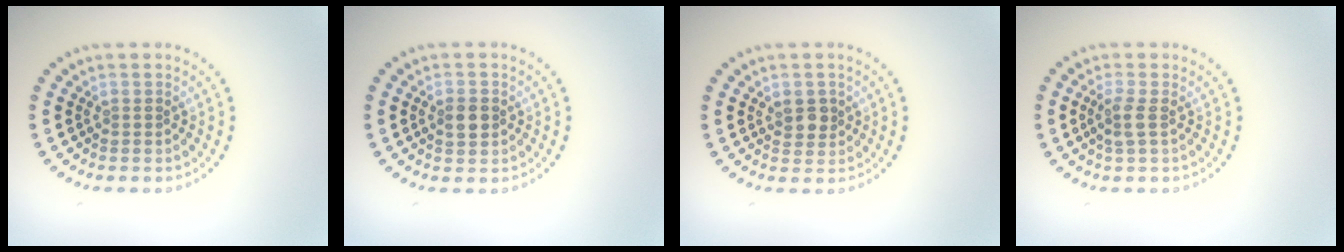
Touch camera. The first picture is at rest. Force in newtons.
{"total": 2.4, "press": 2.4, "slide": 0.0}
{"total": 1.8, "press": 1.8, "slide": 0.5}
{"total": 1.6, "press": 1.4, "slide": 0.8}